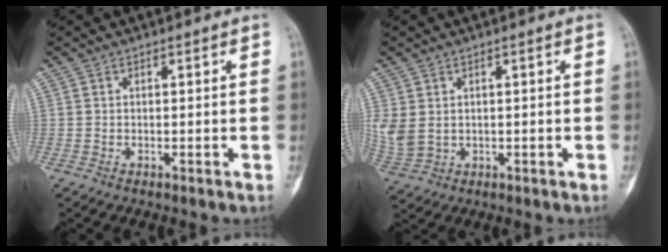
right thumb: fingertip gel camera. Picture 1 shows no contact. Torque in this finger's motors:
{"motor_torque": [-0.30, 1.15, 1.62, 0.38, 0.24]}